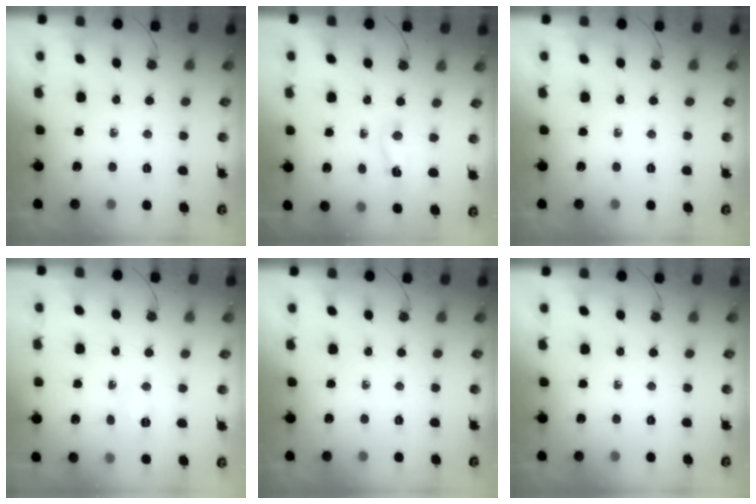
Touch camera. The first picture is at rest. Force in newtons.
{"total": 2.3, "press": 2.3, "slide": 0.4}
{"total": 0.0}
{"total": 3.8, "press": 3.6, "slide": 1.3}
{"total": 0.0}
{"total": 0.0}